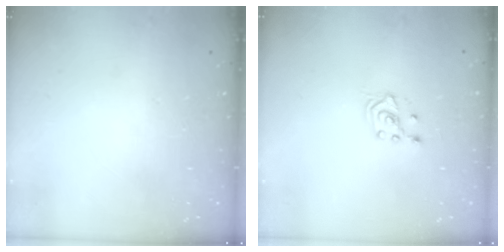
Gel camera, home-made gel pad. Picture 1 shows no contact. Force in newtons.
{"total": 2.1, "press": 2.0, "slide": 0.8}